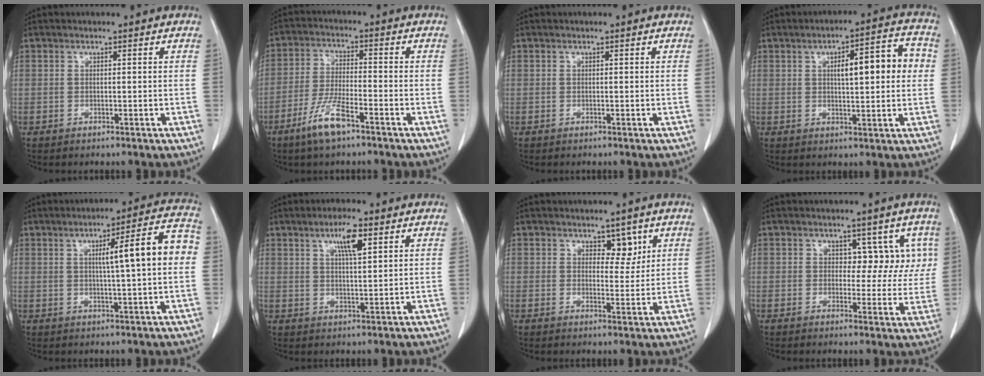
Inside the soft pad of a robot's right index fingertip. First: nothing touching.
{"total": 7.2, "force": [-4.6, 1.1, 5.5], "torque": [-0.115, -0.009, -0.084]}
{"total": 0.0}
{"total": 9.7, "force": [1.6, 2.2, 9.4], "torque": [-0.133, 0.025, 0.024]}
{"total": 10.4, "force": [1.0, 0.4, 10.4], "torque": [-0.144, 0.021, 0.011]}
{"total": 5.1, "force": [2.6, 0.6, 4.4], "torque": [-0.079, -0.001, 0.044]}
{"total": 3.3, "force": [1.9, 1.7, 2.0], "torque": [-0.020, -0.005, 0.030]}
{"total": 5.6, "force": [2.0, 3.8, 3.6], "torque": [-0.018, 0.013, 0.022]}